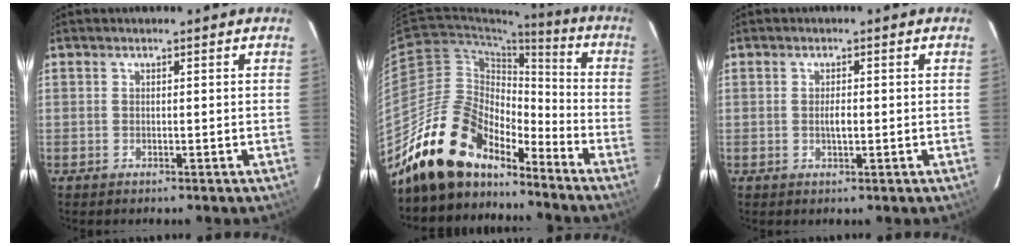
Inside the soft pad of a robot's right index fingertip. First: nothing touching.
{"total": 17.3, "force": [-14.5, 7.2, 6.3], "torque": [-0.125, 0.018, -0.253]}
{"total": 2.0, "force": [-0.2, 0.8, 1.8], "torque": [-0.031, -0.001, -0.003]}